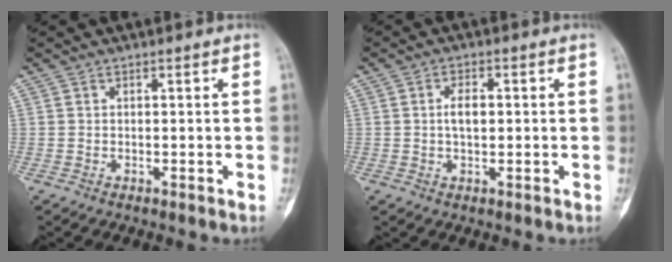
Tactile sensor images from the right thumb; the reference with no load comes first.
{"total": 4.0, "force": [0.4, 2.0, 3.4], "torque": [-0.060, 0.001, 0.005]}